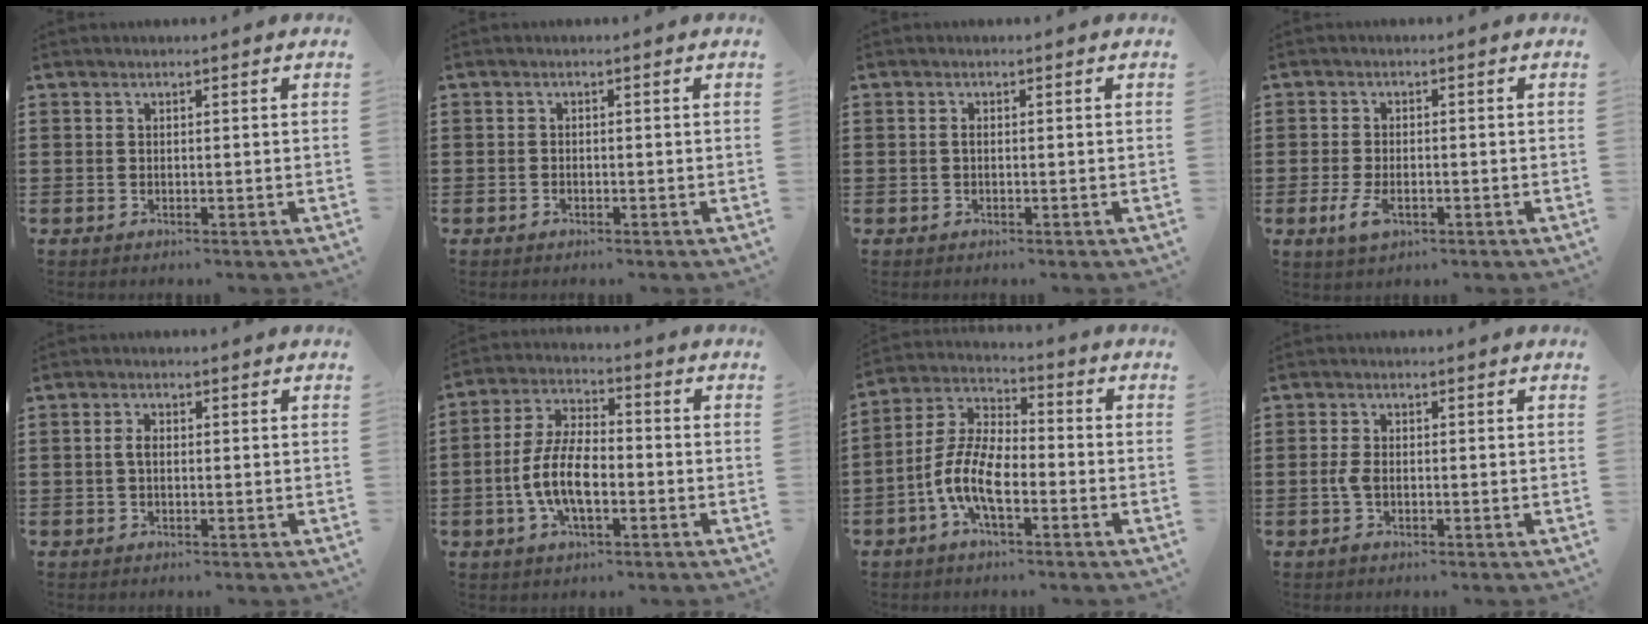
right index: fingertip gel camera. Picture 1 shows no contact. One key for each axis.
{"total": 0.6, "fx": -0.4, "fy": 0.2, "fz": 0.4, "tx": -0.010, "ty": -0.006, "tz": -0.007}
{"total": 0.7, "fx": -0.2, "fy": 0.2, "fz": 0.6, "tx": -0.014, "ty": -0.004, "tz": -0.002}
{"total": 4.1, "fx": -2.8, "fy": 1.9, "fz": 2.2, "tx": -0.053, "ty": 0.001, "tz": -0.056}
{"total": 2.0, "fx": -0.1, "fy": 1.0, "fz": 1.8, "tx": -0.042, "ty": 0.000, "tz": -0.006}
{"total": 8.8, "fx": -2.4, "fy": 4.0, "fz": 7.5, "tx": -0.174, "ty": -0.003, "tz": -0.051}
{"total": 9.2, "fx": -3.6, "fy": 3.9, "fz": 7.5, "tx": -0.188, "ty": -0.007, "tz": -0.075}
{"total": 2.5, "fx": -0.6, "fy": 1.2, "fz": 2.1, "tx": -0.048, "ty": -0.004, "tz": -0.013}